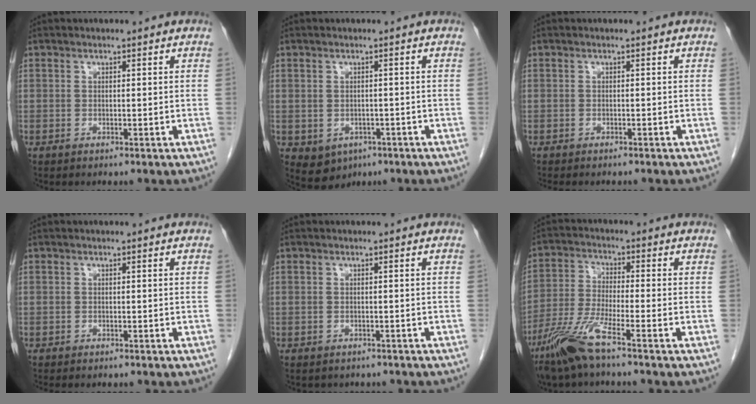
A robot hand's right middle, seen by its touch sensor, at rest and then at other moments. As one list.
[{"total": 4.6, "force": [-1.9, 3.8, 1.8], "torque": [-0.025, 0.002, -0.014]}, {"total": 3.6, "force": [-3.1, 1.0, 1.4], "torque": [-0.014, -0.005, -0.038]}, {"total": 2.2, "force": [-1.9, 0.7, 0.7], "torque": [-0.010, -0.004, -0.022]}, {"total": 3.2, "force": [-2.8, 1.6, 0.3], "torque": [-0.005, 0.006, -0.033]}, {"total": 8.4, "force": [-5.8, 0.0, 6.0], "torque": [-0.134, -0.020, -0.120]}]